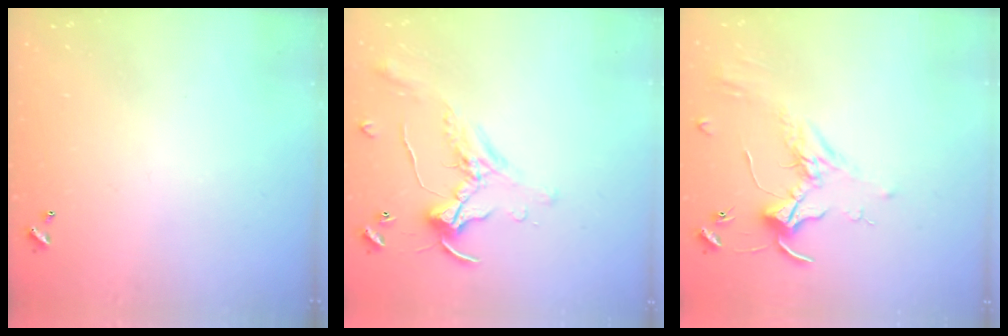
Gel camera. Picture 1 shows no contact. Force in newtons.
{"total": 0.8, "press": 0.8, "slide": 0.2}
{"total": 1.6, "press": 1.6, "slide": 0.4}